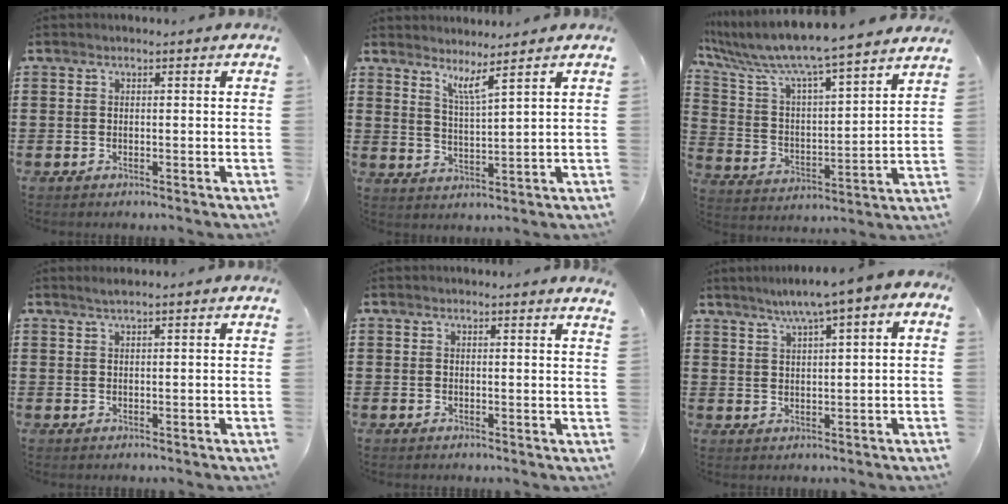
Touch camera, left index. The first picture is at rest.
{"total": 4.4, "force": [3.8, -0.6, 2.1], "torque": [-0.053, -0.019, 0.066]}
{"total": 7.3, "force": [6.8, -0.4, 2.8], "torque": [-0.089, -0.060, 0.108]}
{"total": 1.3, "force": [0.9, -0.1, 0.9], "torque": [-0.016, 0.001, 0.016]}
{"total": 1.4, "force": [1.1, -0.4, 0.6], "torque": [-0.013, -0.004, 0.022]}
{"total": 3.9, "force": [2.3, 0.4, 3.1], "torque": [-0.065, -0.010, 0.034]}